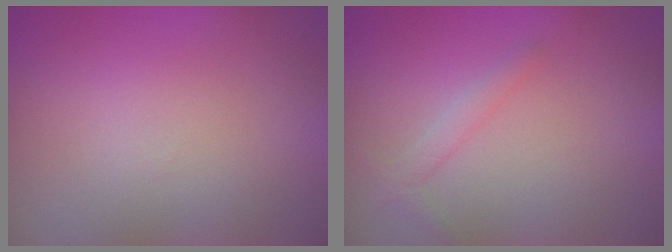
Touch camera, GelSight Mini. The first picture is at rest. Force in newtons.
{"total": 1.3, "press": 1.3, "slide": 0.1}